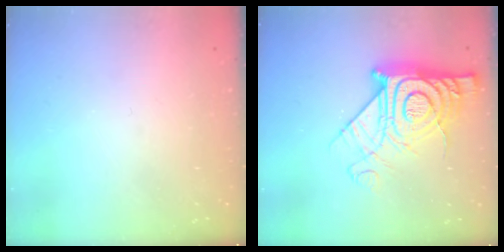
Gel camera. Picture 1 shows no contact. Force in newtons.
{"total": 19.3, "press": 19.2, "slide": 1.5}